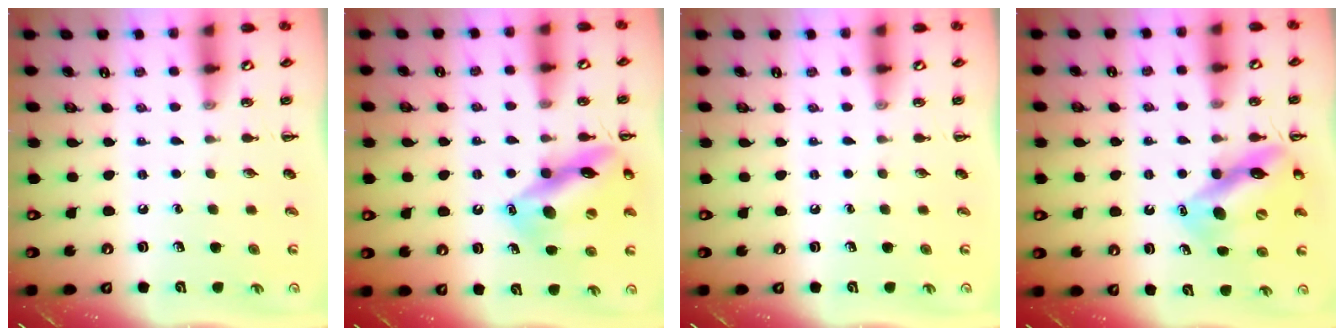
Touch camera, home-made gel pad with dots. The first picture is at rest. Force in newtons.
{"total": 16.5, "press": 16.5, "slide": 1.5}
{"total": 0.0}
{"total": 12.4, "press": 12.0, "slide": 3.3}